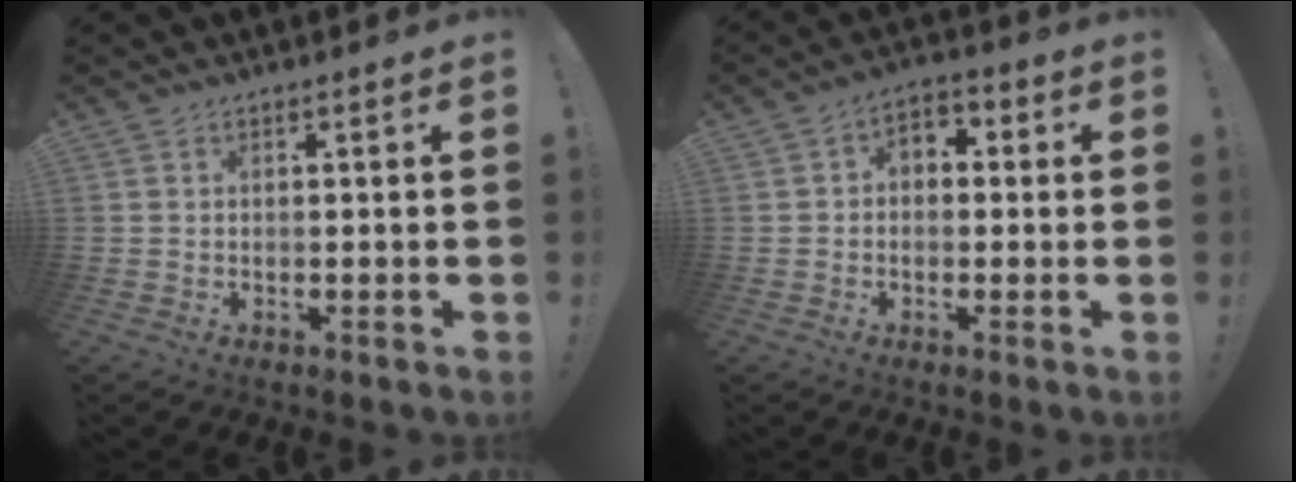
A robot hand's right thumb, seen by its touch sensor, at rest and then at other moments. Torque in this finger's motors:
{"motor_torque": [0.10, 0.10, -0.02, 0.16, -0.01]}